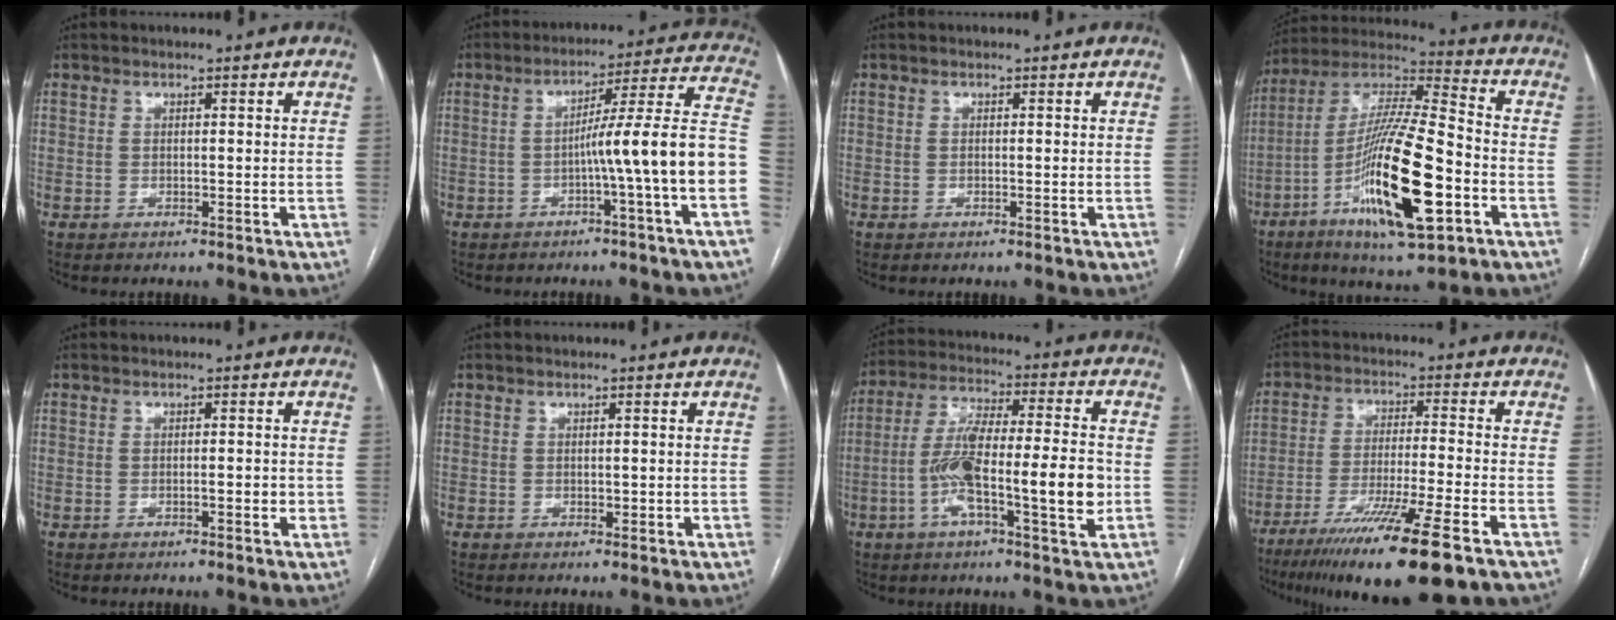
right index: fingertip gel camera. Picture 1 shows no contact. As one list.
[{"total": 13.1, "force": [-3.7, -1.7, 12.5], "torque": [-0.169, 0.029, -0.057]}, {"total": 0.0}, {"total": 20.9, "force": [-7.2, 3.1, 19.4], "torque": [-0.379, -0.018, -0.124]}, {"total": 1.6, "force": [-0.4, 0.5, 1.5], "torque": [-0.024, 0.001, -0.005]}, {"total": 1.0, "force": [0.0, 0.6, 0.8], "torque": [-0.011, -0.001, 0.003]}, {"total": 15.3, "force": [-3.3, 2.1, 14.8], "torque": [-0.263, 0.009, -0.059]}, {"total": 16.6, "force": [-10.9, -0.3, 12.5], "torque": [-0.203, -0.047, -0.182]}]